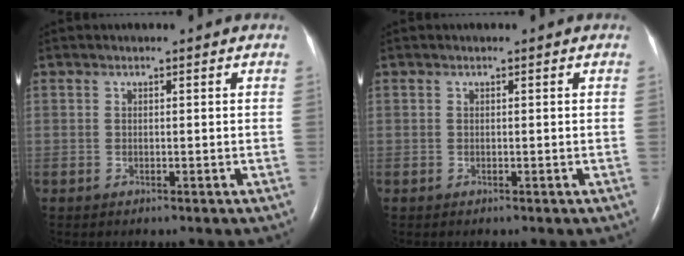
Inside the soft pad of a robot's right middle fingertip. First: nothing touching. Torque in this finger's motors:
{"motor_torque": [0.02, -0.06, 0.00, 0.00]}